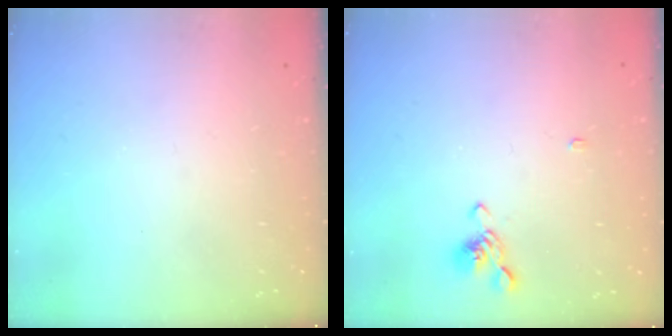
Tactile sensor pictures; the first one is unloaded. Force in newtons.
{"total": 2.0, "press": 1.8, "slide": 0.8}